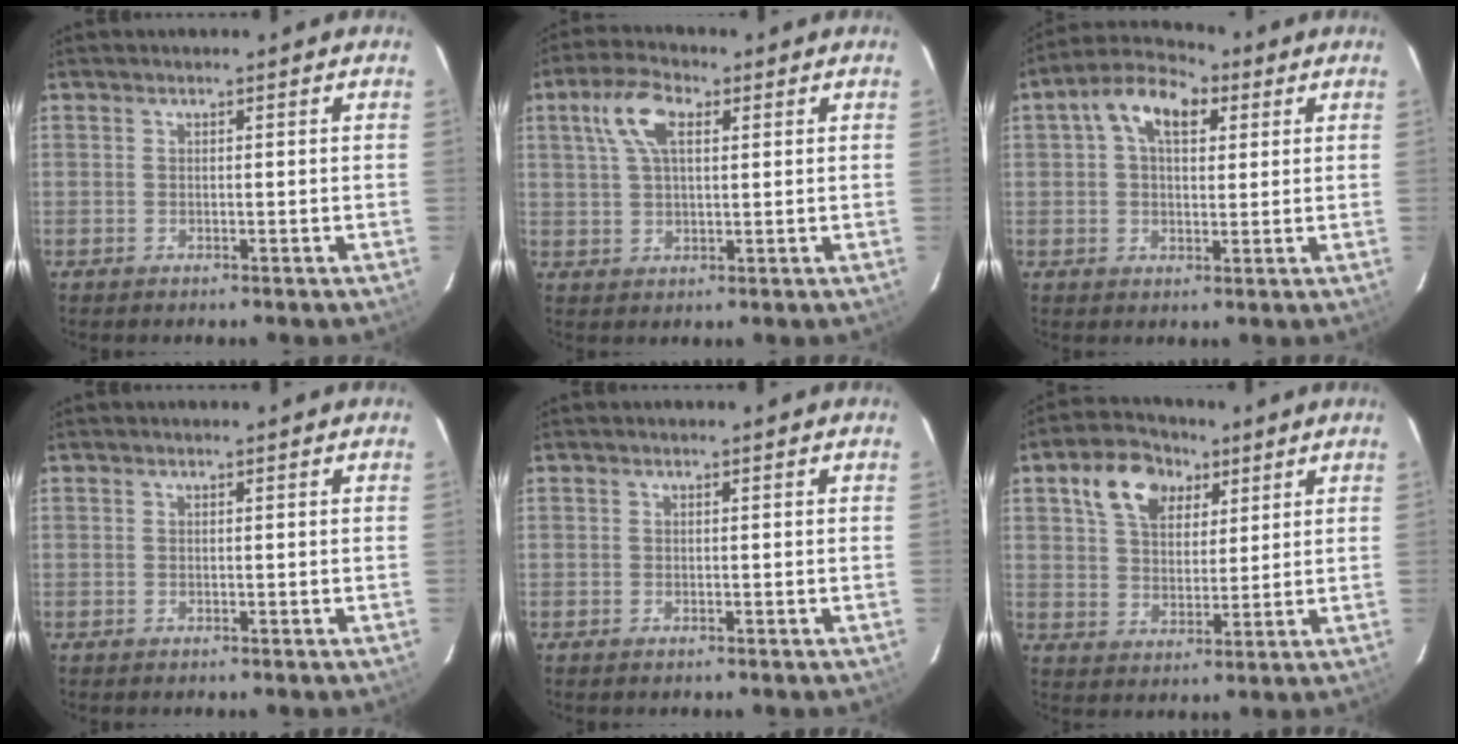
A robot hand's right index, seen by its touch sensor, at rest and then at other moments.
{"total": 7.7, "force": [2.9, 3.5, 6.2], "torque": [-0.127, 0.022, 0.054]}
{"total": 9.6, "force": [3.5, 5.8, 6.9], "torque": [-0.123, 0.037, 0.052]}
{"total": 0.0}
{"total": 0.0}
{"total": 10.8, "force": [5.4, 6.9, 6.2], "torque": [-0.123, 0.027, 0.094]}